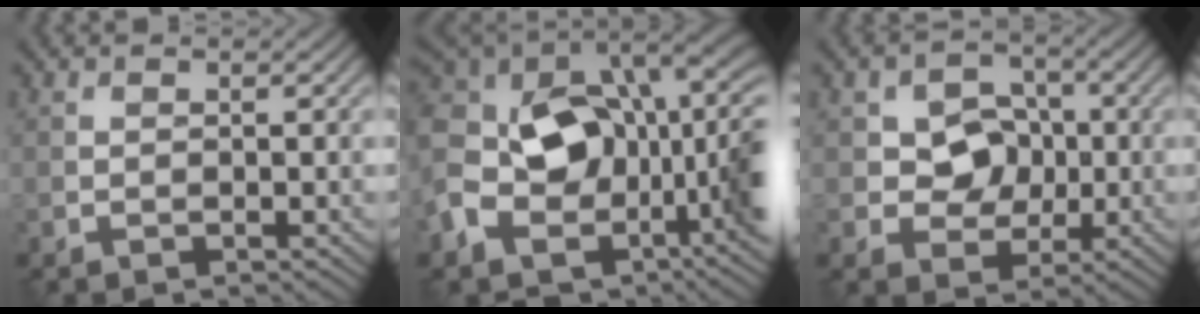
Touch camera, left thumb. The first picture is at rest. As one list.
[{"total": 15.7, "force": [-4.4, 10.9, 10.3], "torque": [-0.219, -0.022, -0.090]}, {"total": 5.7, "force": [0.0, 4.7, 3.1], "torque": [-0.060, -0.003, -0.013]}]